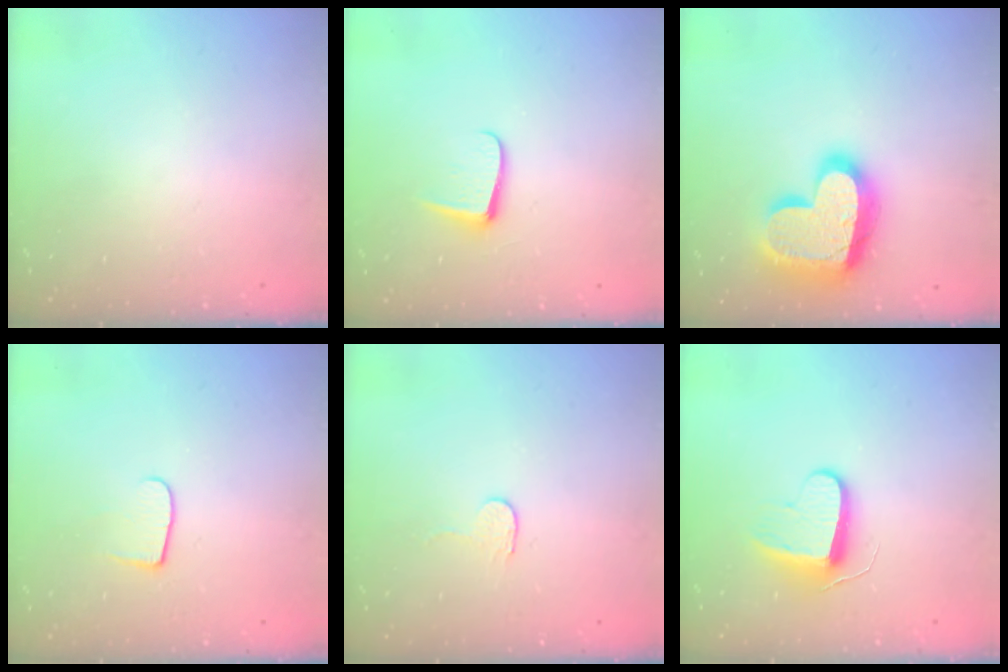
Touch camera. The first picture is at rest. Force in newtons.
{"total": 6.0, "press": 6.0, "slide": 0.8}
{"total": 22.4, "press": 22.4, "slide": 1.4}
{"total": 6.1, "press": 6.0, "slide": 0.6}
{"total": 2.7, "press": 2.7, "slide": 0.2}
{"total": 8.9, "press": 8.9, "slide": 0.1}